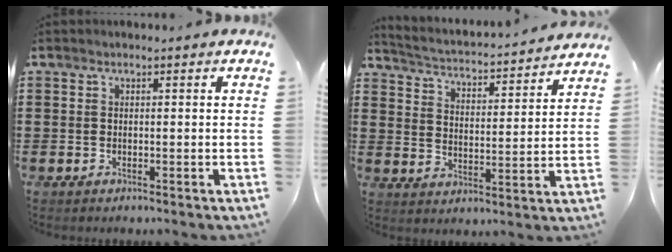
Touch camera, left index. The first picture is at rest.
{"total": 2.4, "force": [2.3, -0.3, 0.3], "torque": [-0.025, -0.031, 0.028]}